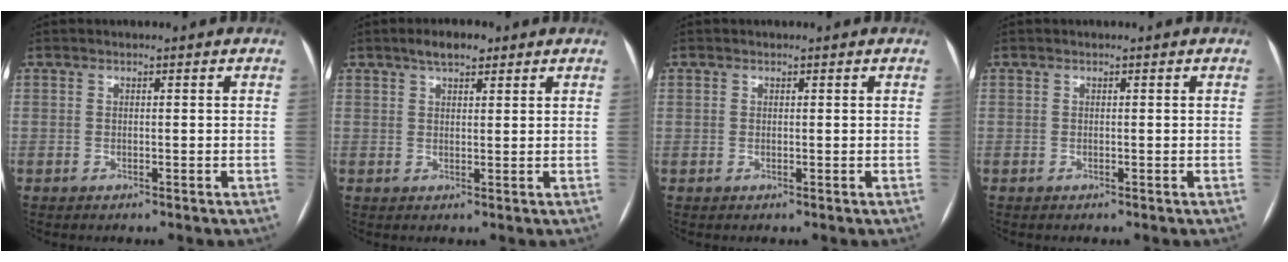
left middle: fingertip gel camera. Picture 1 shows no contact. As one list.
[{"total": 3.8, "force": [2.6, 1.5, 2.3], "torque": [-0.042, 0.012, 0.042]}, {"total": 0.0}, {"total": 0.0}]